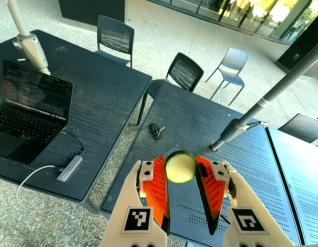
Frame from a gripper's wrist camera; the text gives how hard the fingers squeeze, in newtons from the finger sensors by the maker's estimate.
{"total": 9.7, "left": 10.1, "right": 9.4}